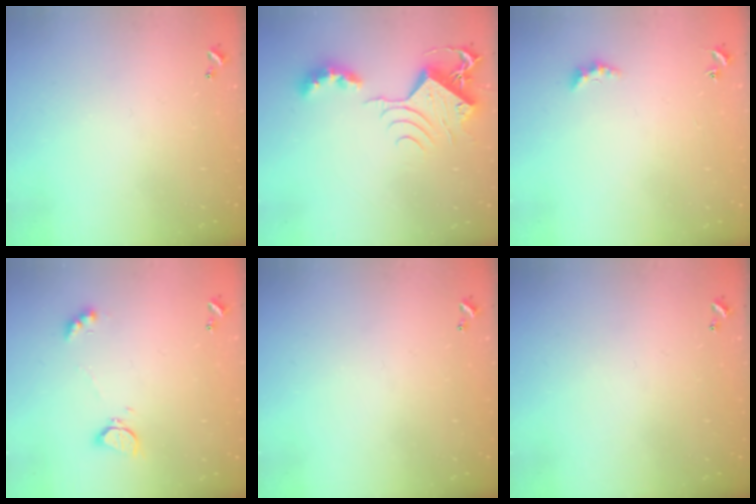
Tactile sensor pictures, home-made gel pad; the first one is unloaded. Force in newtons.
{"total": 10.1, "press": 10.0, "slide": 1.5}
{"total": 2.4, "press": 2.4, "slide": 0.6}
{"total": 2.3, "press": 2.3, "slide": 0.5}
{"total": 0.0}
{"total": 0.0}